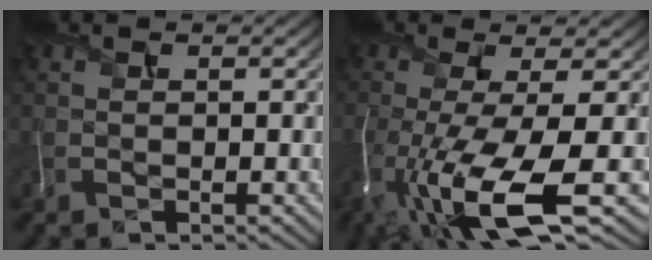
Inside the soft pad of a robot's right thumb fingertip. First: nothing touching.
{"total": 13.5, "force": [-5.5, 3.4, 11.8], "torque": [-0.219, -0.030, -0.089]}